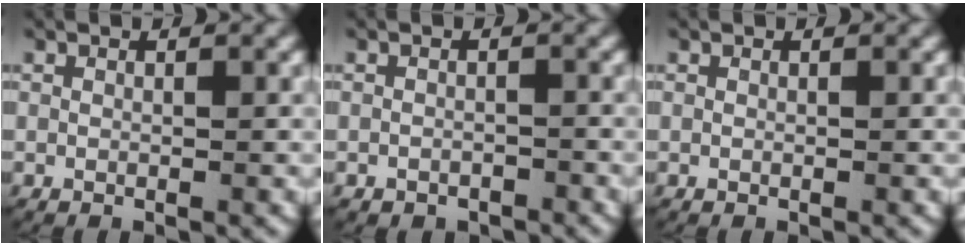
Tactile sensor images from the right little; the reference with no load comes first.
{"total": 1.4, "force": [-1.1, 0.9, 0.2], "torque": [0.000, -0.004, -0.017]}
{"total": 0.0}